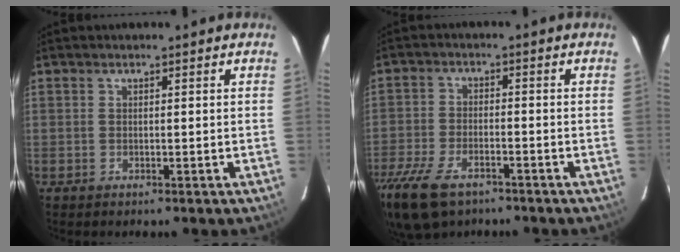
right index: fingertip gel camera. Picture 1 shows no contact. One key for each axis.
{"total": 15.3, "fx": -10.1, "fy": 7.4, "fz": 8.8, "tx": -0.224, "ty": -0.039, "tz": -0.181}